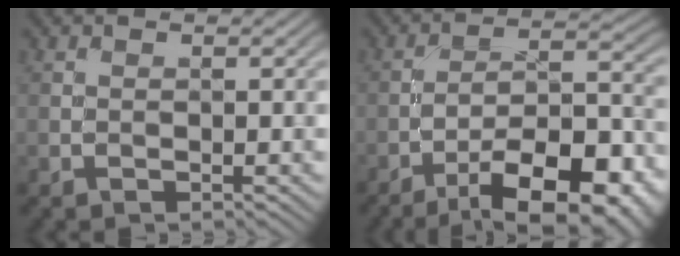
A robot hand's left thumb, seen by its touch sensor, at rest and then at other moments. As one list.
[{"total": 16.4, "force": [-10.6, 5.4, 11.3], "torque": [-0.160, -0.011, -0.156]}]